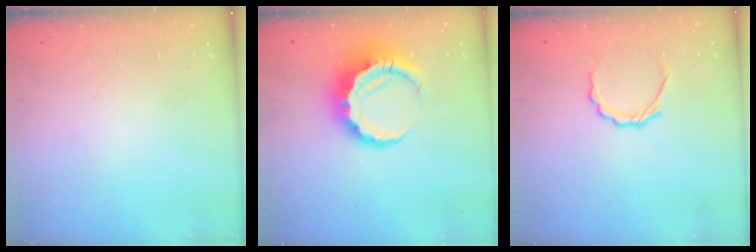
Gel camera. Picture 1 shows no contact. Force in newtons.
{"total": 9.1, "press": 9.0, "slide": 1.7}
{"total": 5.1, "press": 4.9, "slide": 1.4}